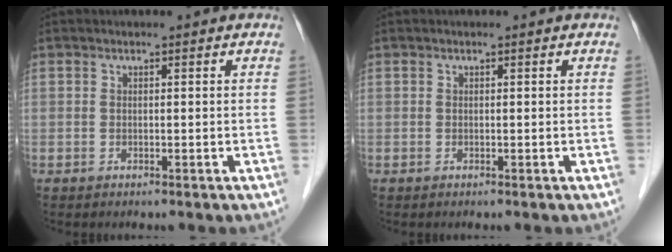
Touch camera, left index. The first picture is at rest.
{"total": 0.0}